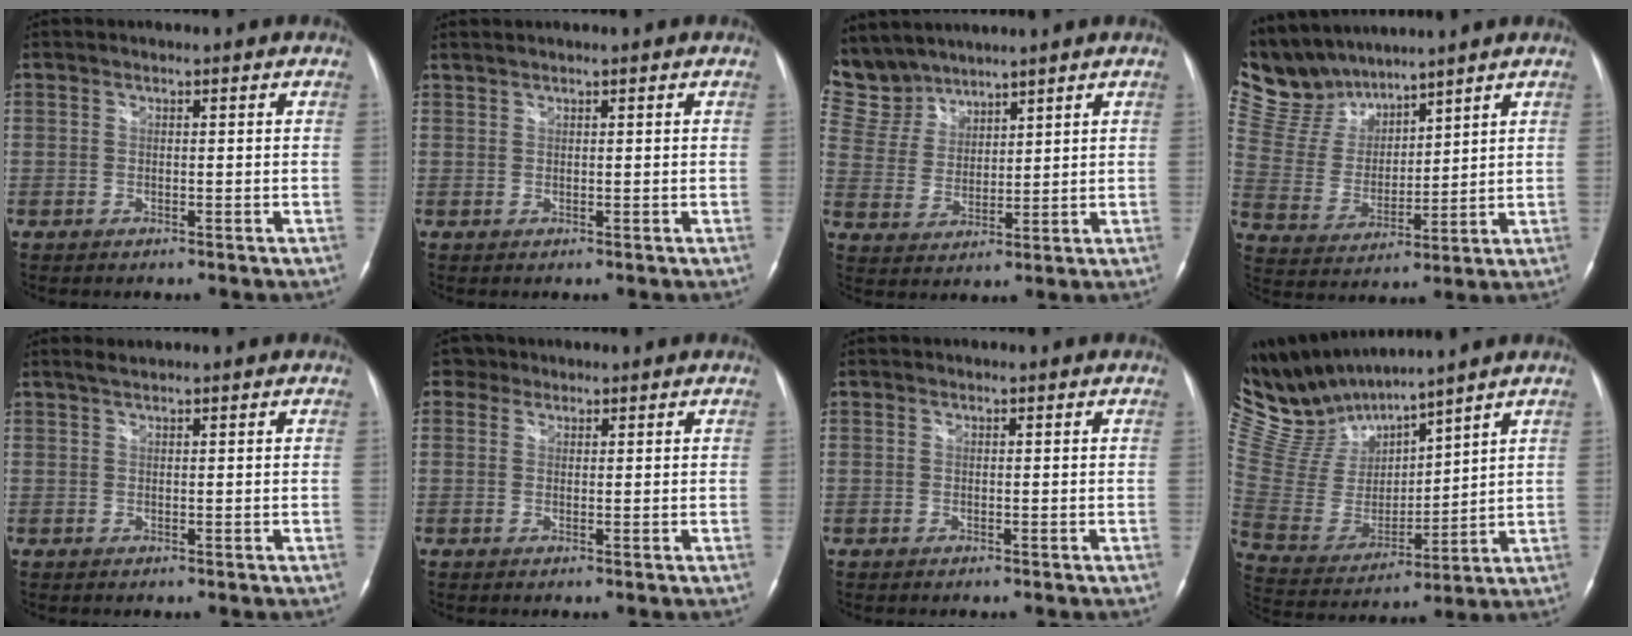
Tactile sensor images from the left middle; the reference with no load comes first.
{"total": 0.7, "force": [0.7, 0.0, 0.1], "torque": [-0.006, 0.007, 0.020]}
{"total": 8.1, "force": [7.6, 2.7, -0.1], "torque": [-0.010, 0.013, 0.171]}
{"total": 9.7, "force": [9.2, 2.9, 1.1], "torque": [-0.046, 0.018, 0.200]}
{"total": 1.0, "force": [1.0, 0.0, 0.4], "torque": [-0.011, 0.006, 0.023]}
{"total": 2.3, "force": [1.4, 1.8, 0.1], "torque": [0.002, 0.007, 0.020]}
{"total": 0.0}
{"total": 13.4, "force": [12.8, 1.6, 3.5], "torque": [-0.099, 0.005, 0.273]}